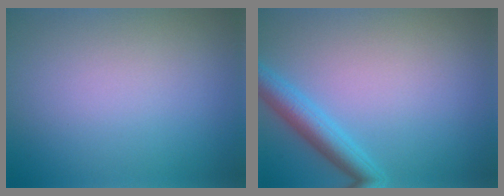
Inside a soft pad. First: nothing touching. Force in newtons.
{"total": 3.4, "press": 3.4, "slide": 0.1}